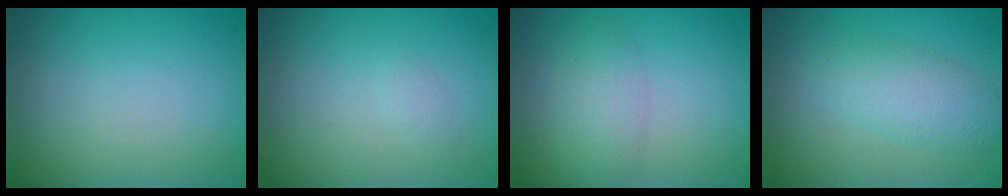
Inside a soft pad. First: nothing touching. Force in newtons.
{"total": 0.7, "press": 0.7, "slide": 0.1}
{"total": 2.7, "press": 2.7, "slide": 0.1}
{"total": 3.7, "press": 3.7, "slide": 0.2}